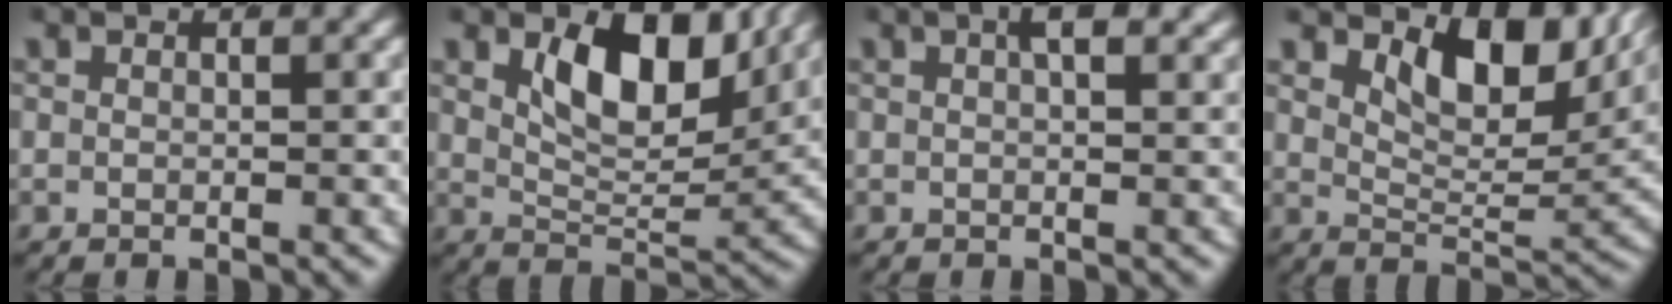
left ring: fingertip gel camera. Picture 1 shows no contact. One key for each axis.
{"total": 7.3, "fx": 3.7, "fy": 3.2, "fz": 5.4, "tx": -0.096, "ty": -0.018, "tz": 0.068}
{"total": 2.0, "fx": 1.1, "fy": -0.1, "fz": 1.6, "tx": -0.015, "ty": 0.009, "tz": 0.016}
{"total": 8.7, "fx": 4.5, "fy": 3.5, "fz": 6.5, "tx": -0.087, "ty": -0.001, "tz": 0.071}